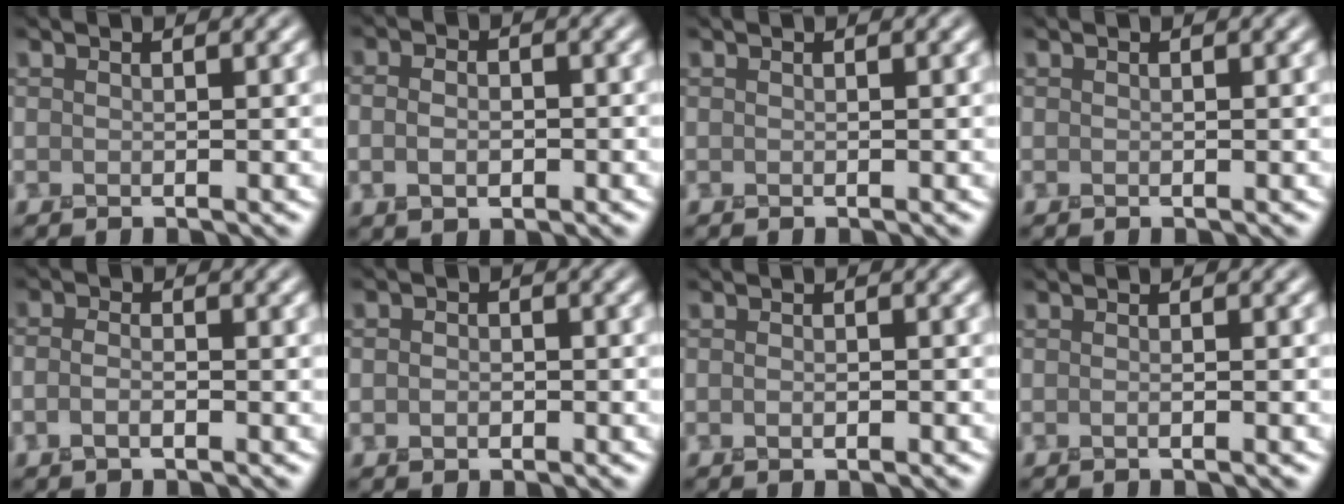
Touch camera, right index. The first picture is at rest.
{"total": 3.0, "force": [-0.4, 2.0, 2.1], "torque": [-0.028, 0.002, -0.009]}
{"total": 0.0}
{"total": 0.0}
{"total": 1.9, "force": [-0.7, 0.9, 1.5], "torque": [-0.032, -0.001, -0.019]}
{"total": 1.7, "force": [-0.3, 1.4, 0.9], "torque": [-0.005, 0.000, -0.012]}
{"total": 1.5, "force": [-0.4, 0.8, 1.3], "torque": [-0.010, 0.002, -0.008]}
{"total": 1.5, "force": [-0.2, 0.6, 1.4], "torque": [0.006, -0.003, -0.013]}